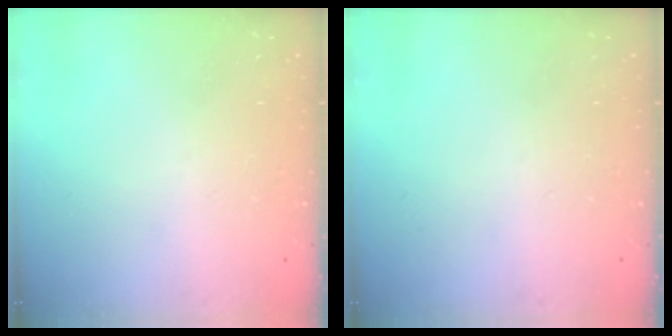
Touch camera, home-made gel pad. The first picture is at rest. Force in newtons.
{"total": 0.0}